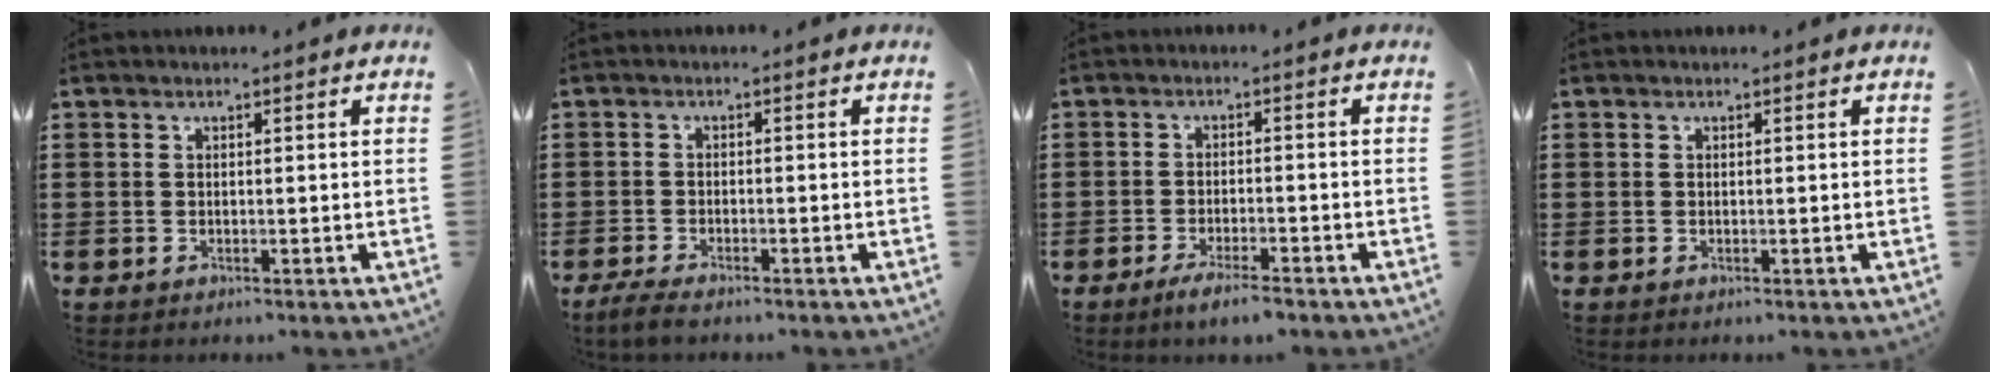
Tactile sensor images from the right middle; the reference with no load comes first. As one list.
[{"total": 2.2, "force": [-1.9, 0.3, 1.1], "torque": [-0.034, -0.003, -0.040]}, {"total": 3.2, "force": [-2.5, 0.3, 2.0], "torque": [-0.033, 0.002, -0.044]}, {"total": 0.0}]